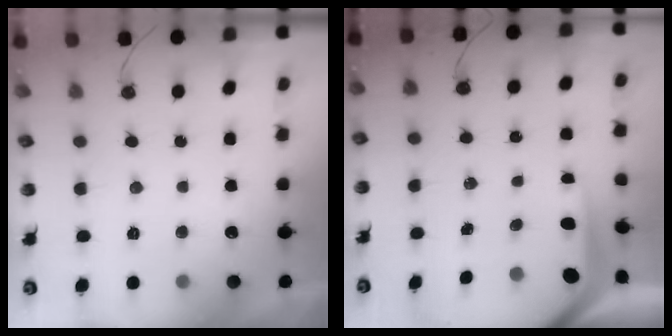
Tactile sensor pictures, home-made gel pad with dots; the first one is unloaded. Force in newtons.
{"total": 6.4, "press": 6.4, "slide": 0.7}